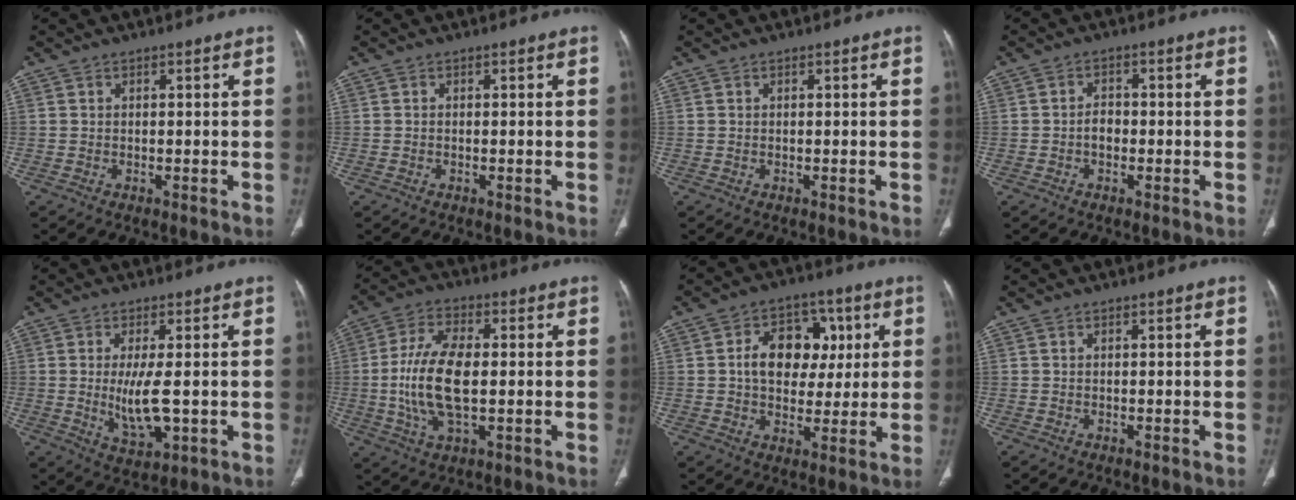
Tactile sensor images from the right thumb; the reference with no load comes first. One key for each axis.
{"total": 0.0}
{"total": 0.0}
{"total": 2.5, "fx": -0.7, "fy": 1.7, "fz": 1.6, "tx": -0.017, "ty": 0.010, "tz": -0.016}
{"total": 7.8, "fx": -0.3, "fy": 2.7, "fz": 7.3, "tx": -0.141, "ty": -0.021, "tz": 0.003}
{"total": 13.4, "fx": -0.4, "fy": 6.4, "fz": 11.8, "tx": -0.242, "ty": 0.005, "tz": -0.007}
{"total": 12.7, "fx": 2.1, "fy": 9.4, "fz": 8.2, "tx": -0.082, "ty": 0.010, "tz": 0.033}
{"total": 0.0}